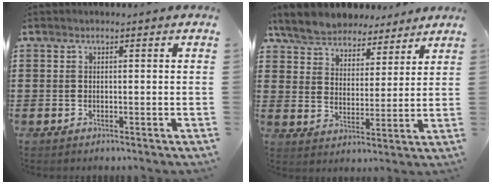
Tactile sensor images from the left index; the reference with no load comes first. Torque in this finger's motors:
{"motor_torque": [0.16, 0.20, 0.59, 0.16]}